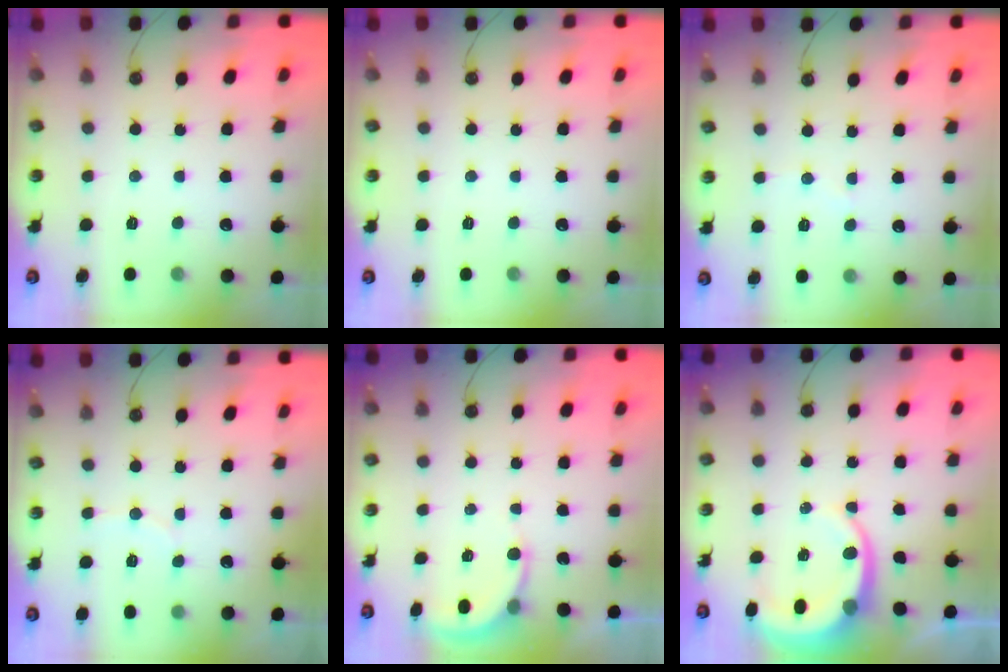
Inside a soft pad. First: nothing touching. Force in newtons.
{"total": 0.0}
{"total": 3.9, "press": 3.9, "slide": 0.4}
{"total": 4.9, "press": 4.7, "slide": 1.4}
{"total": 3.1, "press": 3.1, "slide": 0.3}
{"total": 7.3, "press": 7.3, "slide": 0.9}